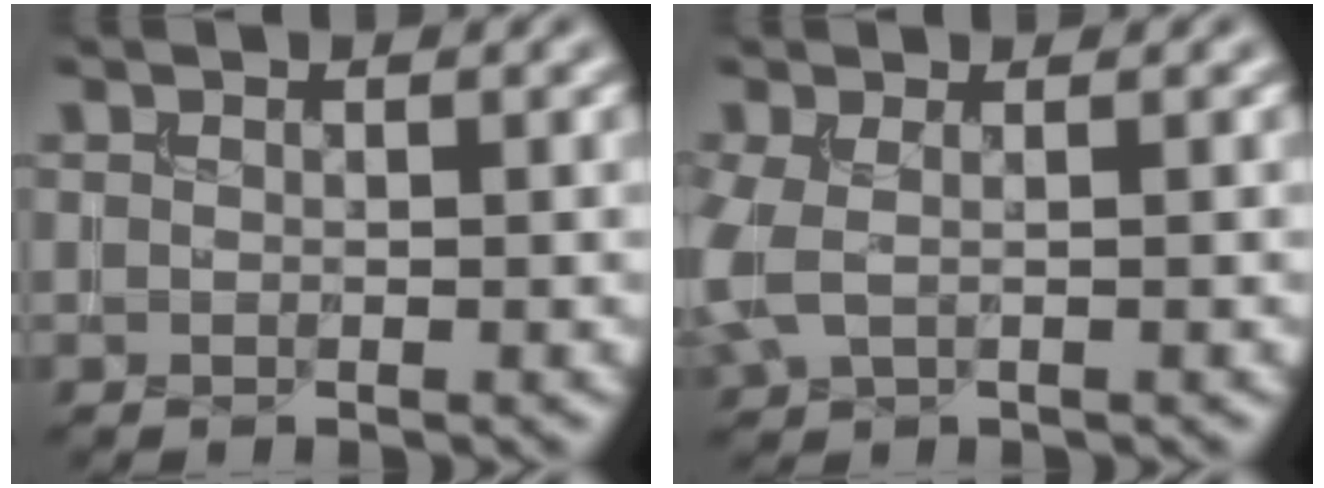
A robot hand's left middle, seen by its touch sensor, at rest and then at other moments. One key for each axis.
{"total": 2.5, "fx": 0.0, "fy": 1.3, "fz": 2.2, "tx": -0.066, "ty": -0.001, "tz": -0.002}